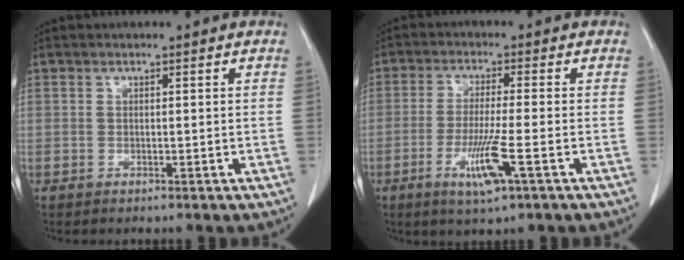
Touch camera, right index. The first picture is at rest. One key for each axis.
{"total": 7.4, "fx": -2.9, "fy": -0.1, "fz": 6.8, "tx": -0.131, "ty": -0.020, "tz": -0.054}